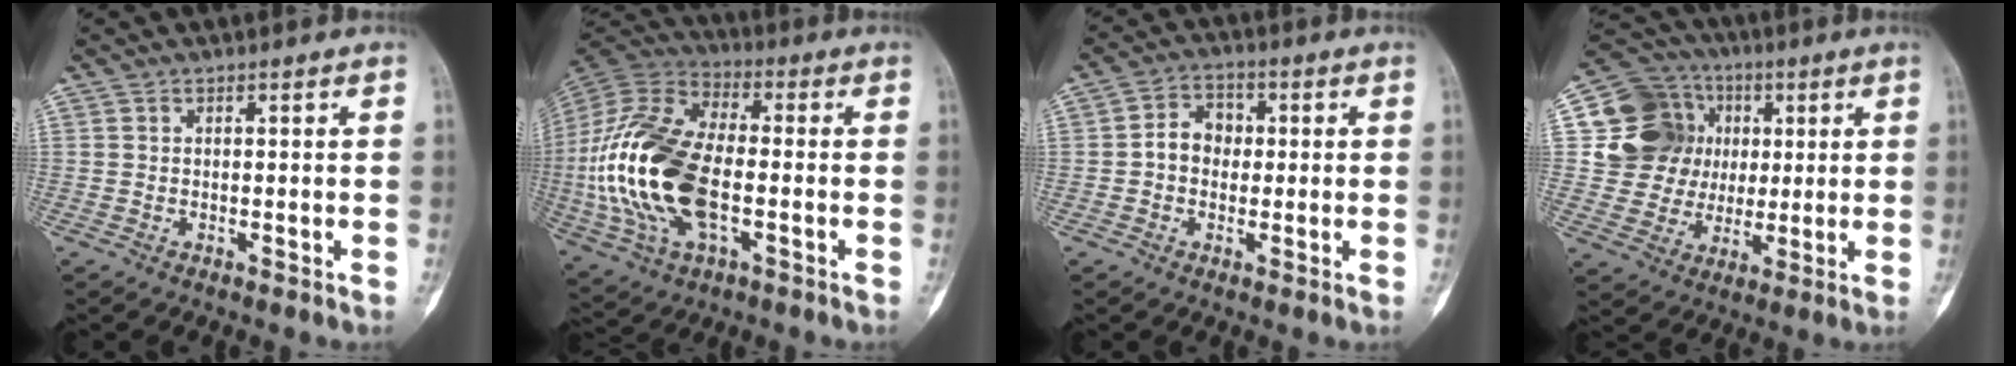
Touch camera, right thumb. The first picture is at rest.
{"total": 24.3, "force": [-3.7, 12.8, 20.4], "torque": [-0.441, 0.008, -0.065]}
{"total": 5.5, "force": [-0.1, 4.5, 3.2], "torque": [-0.031, 0.018, -0.012]}
{"total": 14.8, "force": [2.7, 14.0, 4.2], "torque": [-0.028, 0.020, 0.054]}